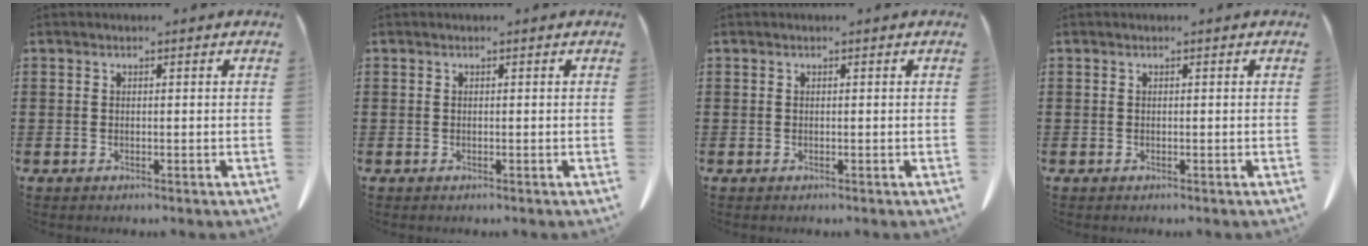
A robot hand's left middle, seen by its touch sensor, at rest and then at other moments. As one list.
[{"total": 0.0}, {"total": 0.0}, {"total": 0.0}]